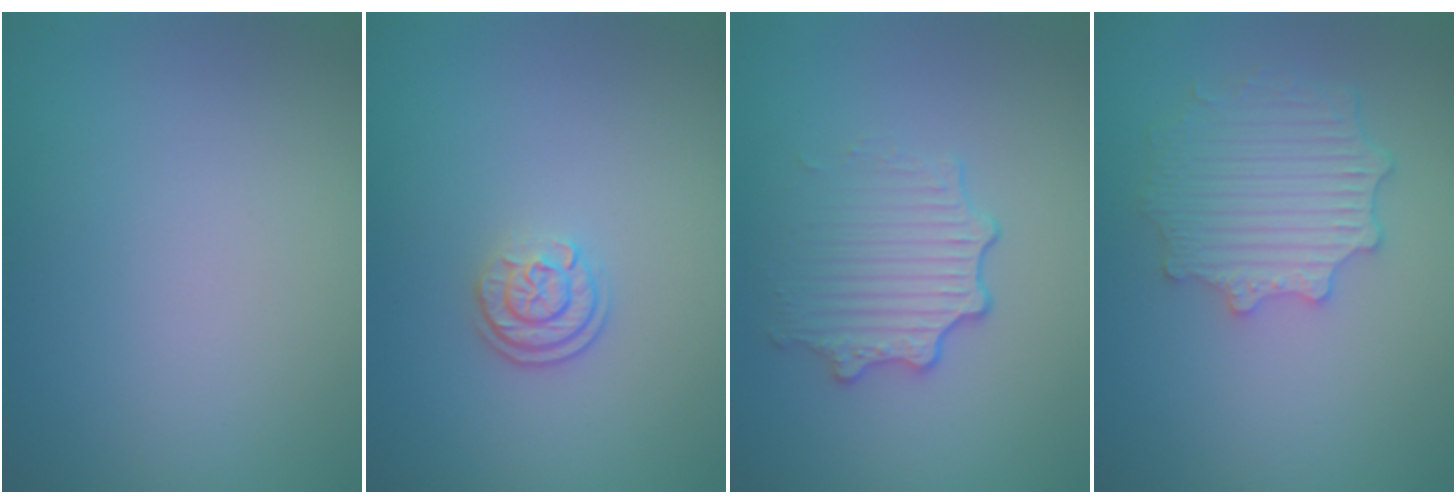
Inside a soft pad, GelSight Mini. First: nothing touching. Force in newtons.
{"total": 2.3, "press": 1.7, "slide": 1.5}
{"total": 3.4, "press": 2.8, "slide": 1.9}
{"total": 4.9, "press": 4.0, "slide": 2.8}